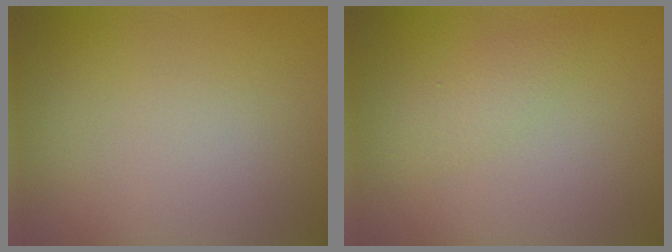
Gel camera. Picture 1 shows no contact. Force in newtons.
{"total": 1.4, "press": 1.4, "slide": 0.0}